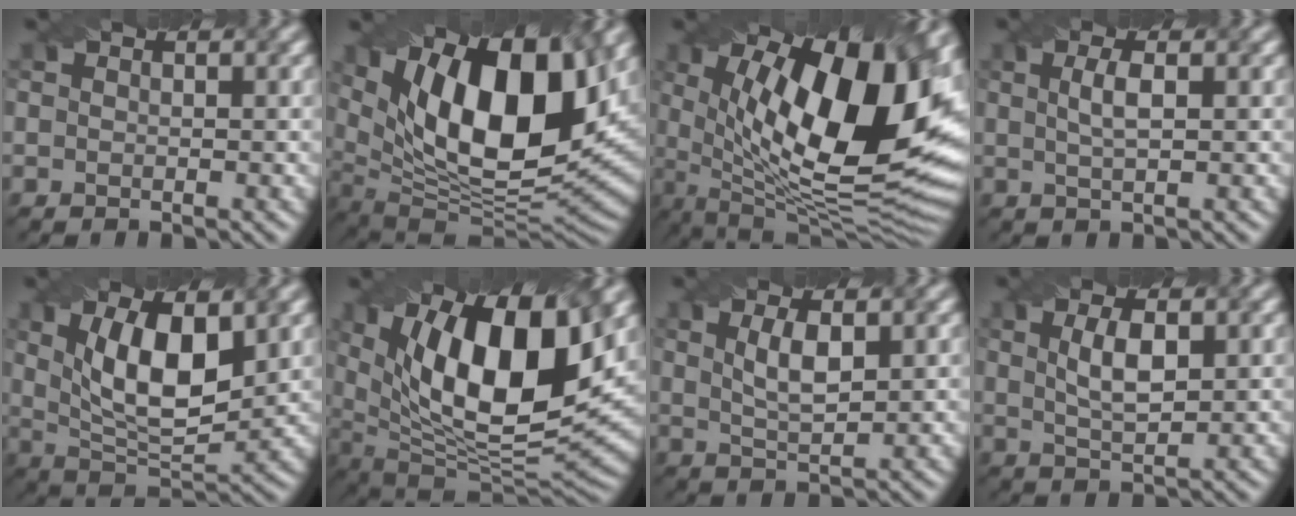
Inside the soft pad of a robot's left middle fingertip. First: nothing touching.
{"total": 16.9, "force": [5.6, 7.7, 14.0], "torque": [-0.227, 0.017, 0.089]}
{"total": 18.2, "force": [3.7, 7.8, 16.0], "torque": [-0.230, -0.002, 0.057]}
{"total": 2.0, "force": [0.2, 0.5, 2.0], "torque": [-0.035, 0.004, 0.006]}
{"total": 8.7, "force": [2.1, 3.7, 7.6], "torque": [-0.136, -0.001, 0.035]}
{"total": 15.4, "force": [4.9, 6.3, 13.2], "torque": [-0.211, 0.000, 0.076]}
{"total": 2.9, "force": [0.8, 0.9, 2.7], "torque": [-0.054, 0.000, 0.018]}
{"total": 3.3, "force": [0.6, 1.1, 3.0], "torque": [-0.062, 0.002, 0.016]}